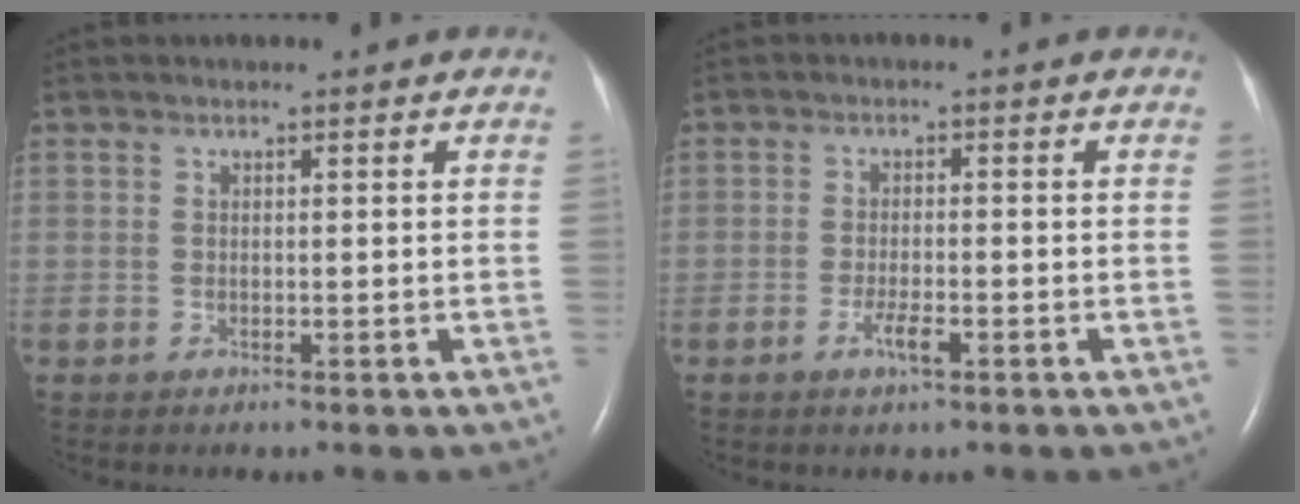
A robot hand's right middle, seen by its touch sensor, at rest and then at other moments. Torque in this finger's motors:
{"motor_torque": [0.32, -0.09, 0.13, 0.02]}